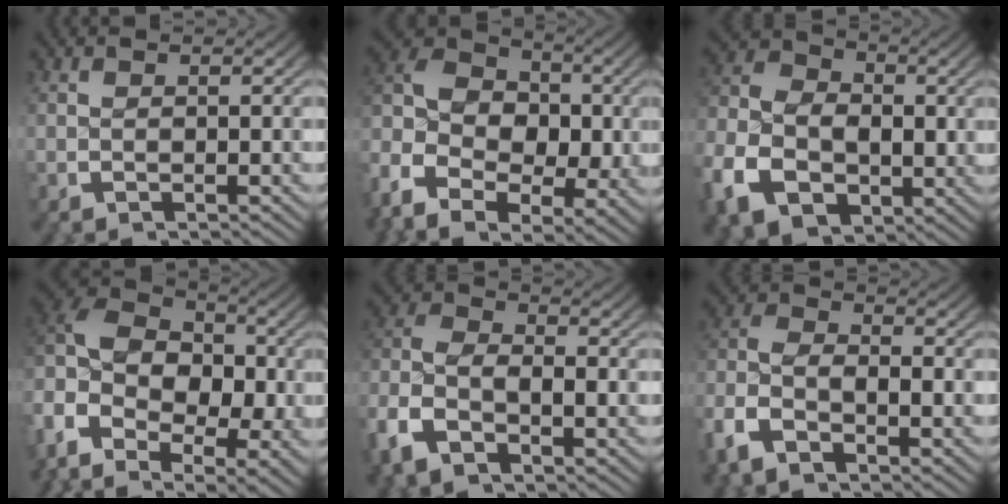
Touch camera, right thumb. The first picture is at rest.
{"total": 13.8, "force": [0.0, 10.4, 9.1], "torque": [-0.191, -0.033, -0.002]}
{"total": 12.0, "force": [-1.9, 9.1, 7.5], "torque": [-0.167, -0.041, -0.016]}
{"total": 15.9, "force": [0.0, 11.8, 10.7], "torque": [-0.230, -0.045, 0.003]}
{"total": 7.7, "force": [-1.5, 5.6, 5.1], "torque": [-0.124, -0.020, -0.022]}
{"total": 6.2, "force": [-1.7, 4.4, 4.1], "torque": [-0.103, -0.017, -0.029]}